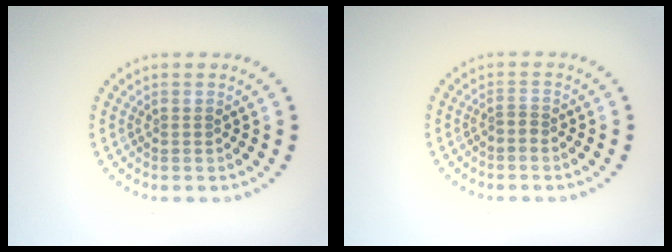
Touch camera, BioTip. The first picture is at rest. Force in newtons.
{"total": 0.6, "press": 0.4, "slide": 0.5}